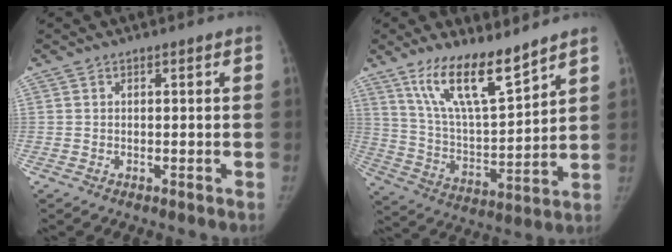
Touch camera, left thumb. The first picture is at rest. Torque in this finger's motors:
{"motor_torque": [0.18, 0.08, 1.20, -1.00, 0.11]}